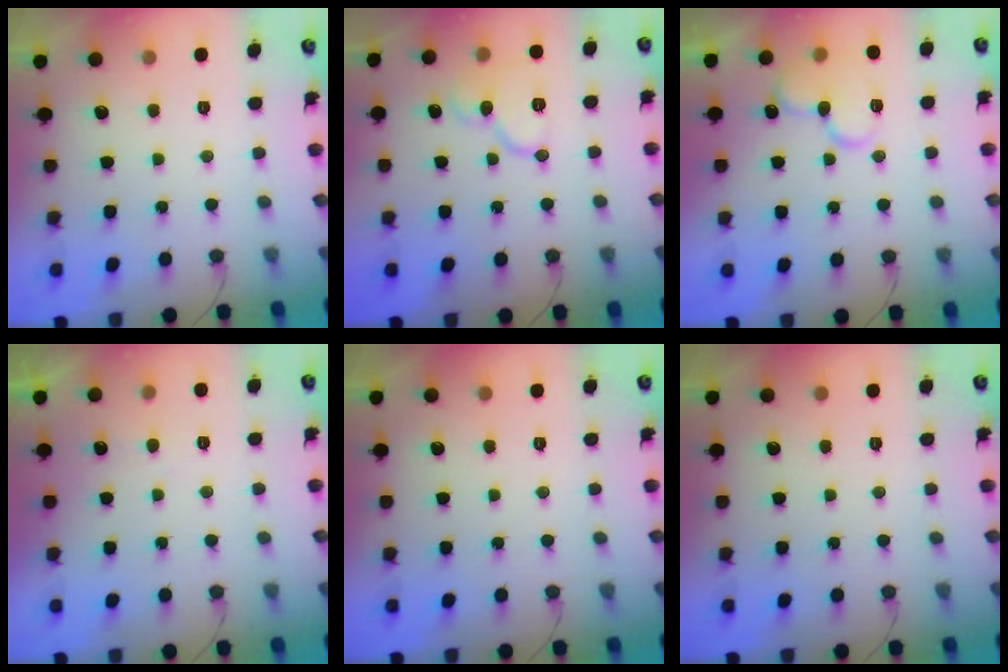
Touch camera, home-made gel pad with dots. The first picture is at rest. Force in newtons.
{"total": 11.1, "press": 11.0, "slide": 1.5}
{"total": 13.3, "press": 13.3, "slide": 1.6}
{"total": 4.1, "press": 4.1, "slide": 0.3}
{"total": 0.0}
{"total": 0.0}